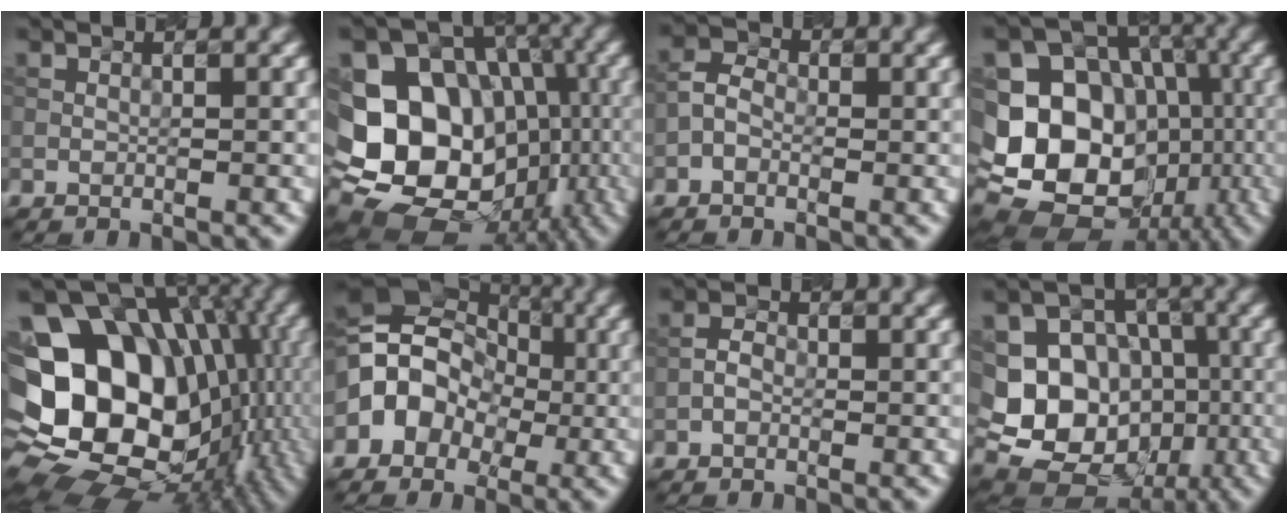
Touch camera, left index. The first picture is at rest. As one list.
[{"total": 19.0, "force": [-3.6, 15.9, 9.7], "torque": [-0.164, -0.002, -0.057]}, {"total": 1.8, "force": [-0.8, 1.3, 1.0], "torque": [-0.020, 0.012, -0.024]}, {"total": 18.0, "force": [-3.4, 15.5, 8.6], "torque": [-0.169, 0.011, -0.064]}, {"total": 18.8, "force": [-0.4, 14.2, 12.4], "torque": [-0.207, -0.004, 0.020]}, {"total": 6.3, "force": [-1.1, 5.2, 3.4], "torque": [-0.035, 0.021, -0.040]}, {"total": 1.0, "force": [-0.4, 0.7, 0.7], "torque": [-0.014, 0.007, -0.013]}, {"total": 12.1, "force": [-1.4, 10.2, 6.3], "torque": [-0.110, 0.003, -0.038]}]